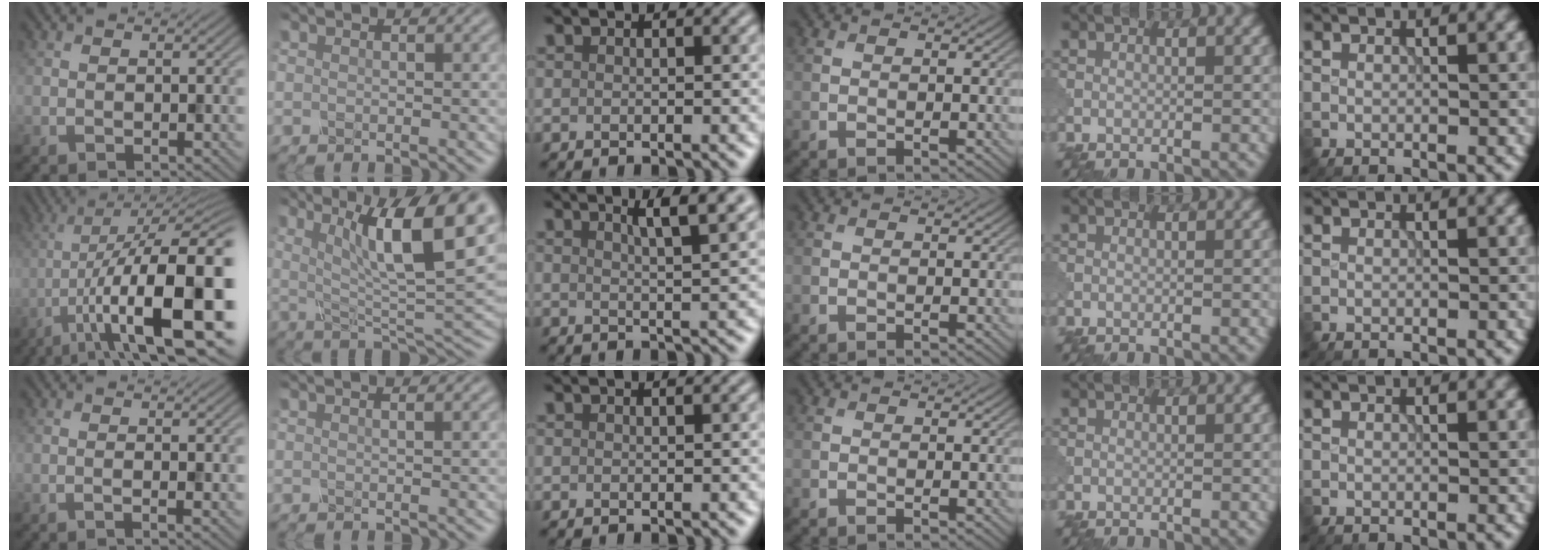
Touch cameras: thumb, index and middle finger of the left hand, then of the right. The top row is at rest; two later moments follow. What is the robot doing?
{"motion": "shake", "object": "plastic piggy bank"}